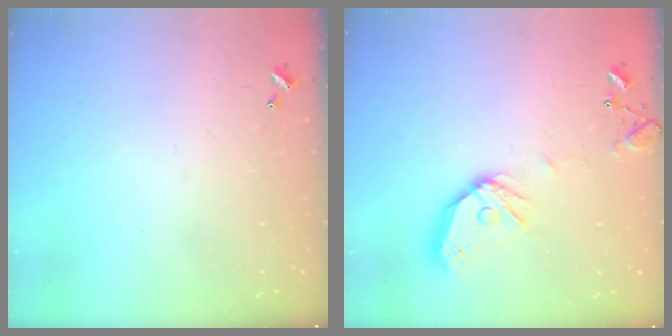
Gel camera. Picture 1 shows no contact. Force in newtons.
{"total": 13.4, "press": 13.2, "slide": 2.1}